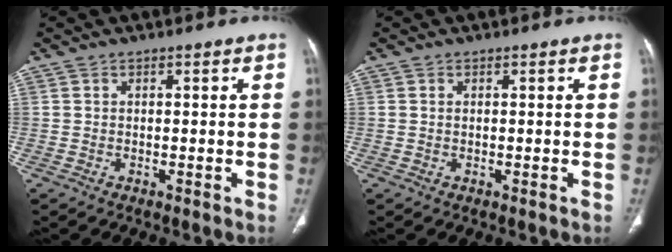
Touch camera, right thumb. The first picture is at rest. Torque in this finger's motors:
{"motor_torque": [-0.18, 0.10, -0.10, 0.33, 0.02]}